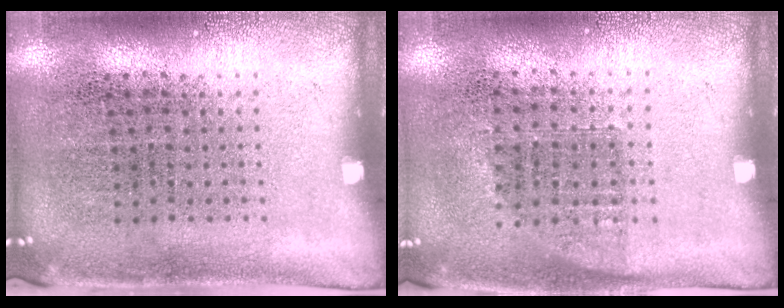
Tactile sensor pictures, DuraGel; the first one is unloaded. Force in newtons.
{"total": 0.7, "press": 0.7, "slide": 0.3}